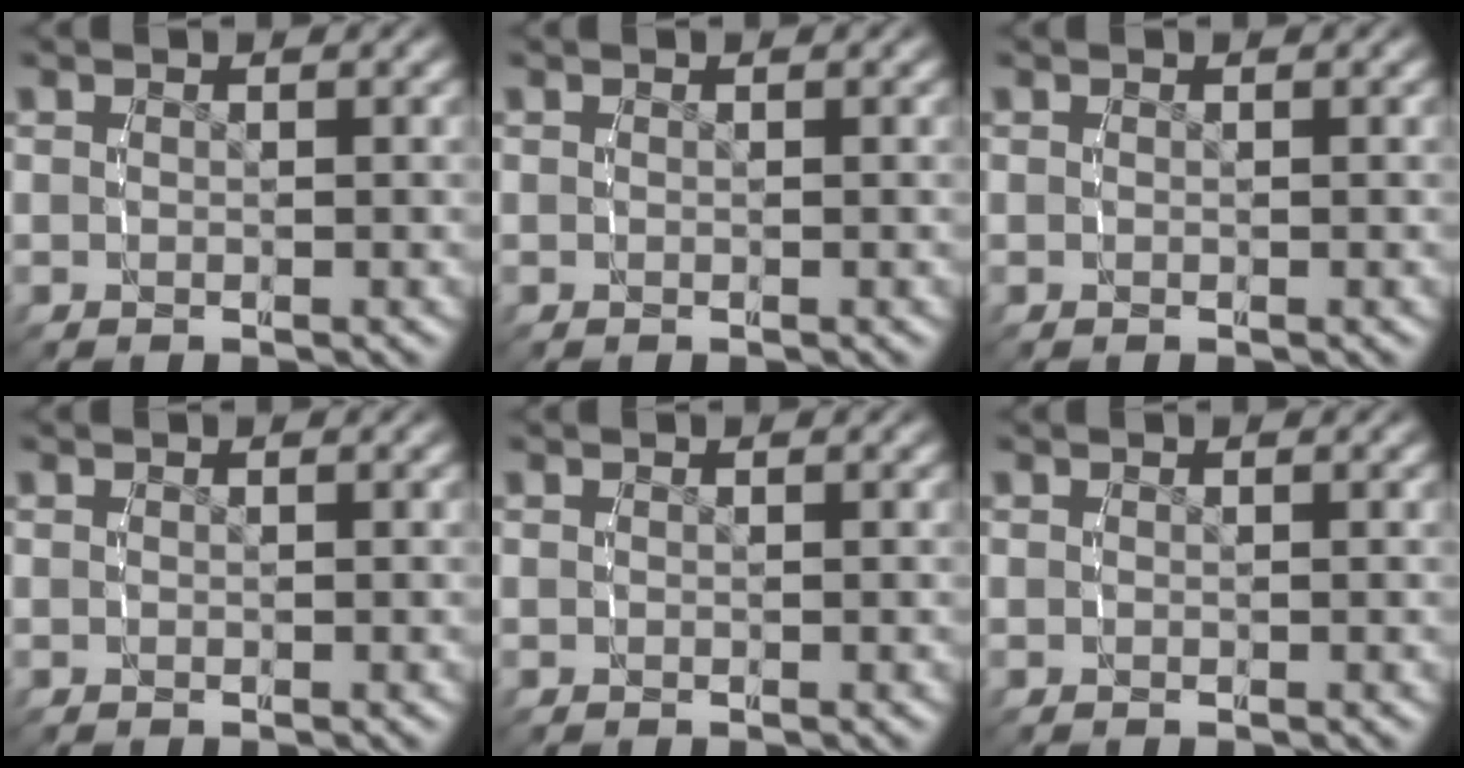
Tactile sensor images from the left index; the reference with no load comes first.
{"total": 0.0}
{"total": 0.0}
{"total": 0.0}
{"total": 0.0}
{"total": 0.0}